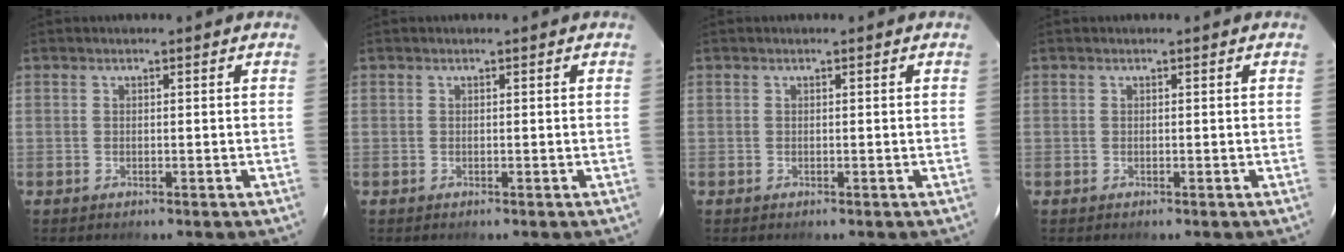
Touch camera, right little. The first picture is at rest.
{"total": 0.0}
{"total": 0.0}
{"total": 0.0}